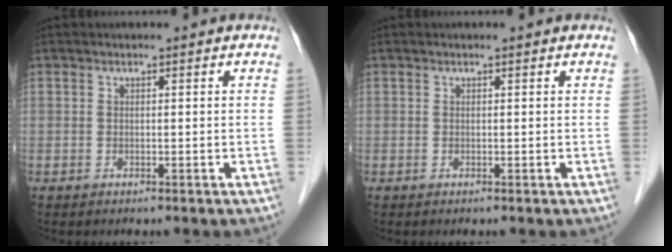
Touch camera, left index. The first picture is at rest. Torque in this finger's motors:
{"motor_torque": [0.08, -0.09, -0.05, 0.01]}